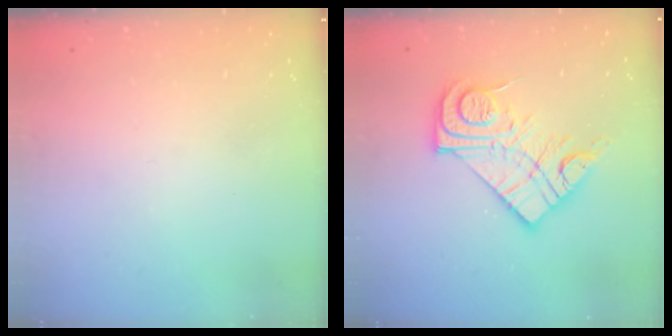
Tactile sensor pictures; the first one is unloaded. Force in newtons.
{"total": 15.9, "press": 15.8, "slide": 1.1}